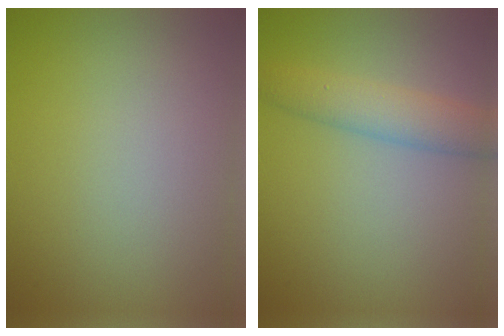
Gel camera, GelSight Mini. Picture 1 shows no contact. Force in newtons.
{"total": 3.9, "press": 3.9, "slide": 0.1}